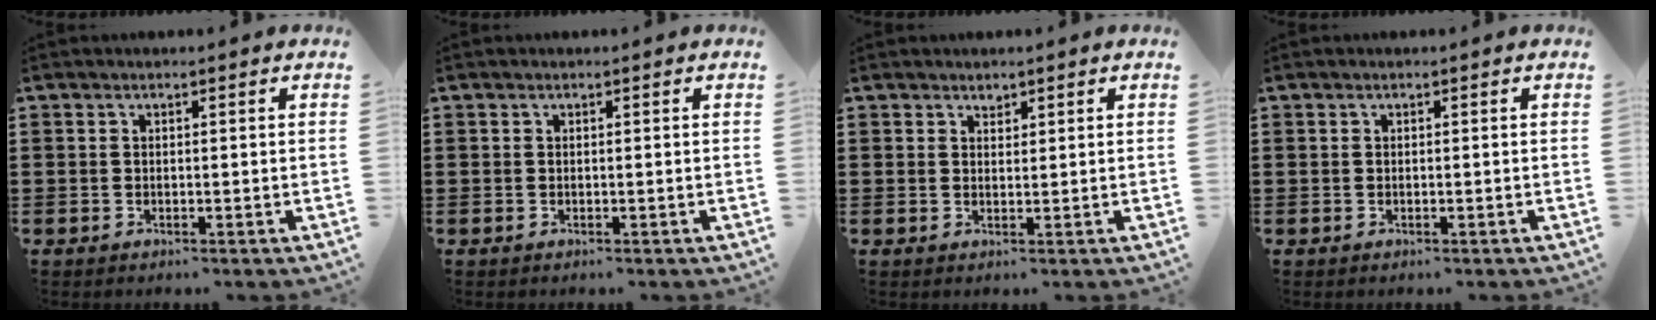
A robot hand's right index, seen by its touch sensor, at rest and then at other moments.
{"total": 0.0}
{"total": 1.1, "force": [1.0, 0.5, 0.1], "torque": [-0.004, 0.000, 0.020]}
{"total": 0.0}